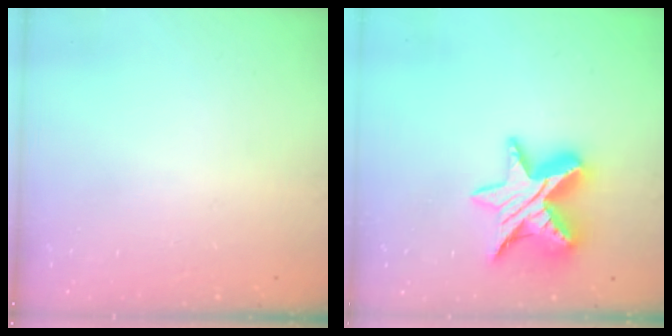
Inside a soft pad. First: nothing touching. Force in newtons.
{"total": 13.9, "press": 13.9, "slide": 0.6}